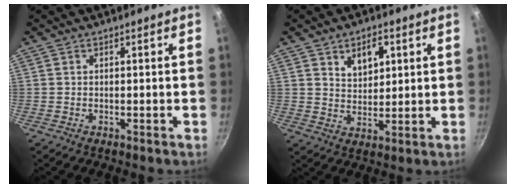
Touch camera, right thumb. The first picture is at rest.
{"total": 7.0, "force": [3.0, 4.5, 4.5], "torque": [-0.049, -0.015, 0.051]}